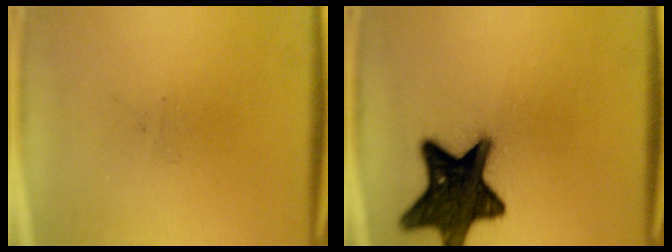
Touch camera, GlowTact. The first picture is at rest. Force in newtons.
{"total": 17.5}